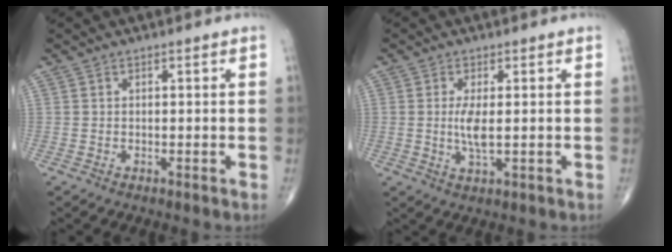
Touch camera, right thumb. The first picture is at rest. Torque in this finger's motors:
{"motor_torque": [1.10, 0.85, 0.69, -0.36, 0.06]}